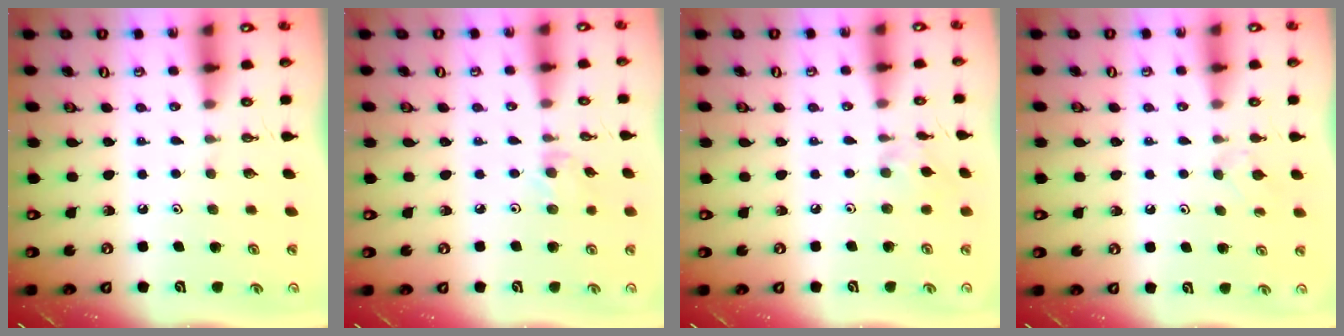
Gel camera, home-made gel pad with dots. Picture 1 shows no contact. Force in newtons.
{"total": 3.3, "press": 3.3, "slide": 0.4}
{"total": 2.6, "press": 2.6, "slide": 0.5}
{"total": 3.3, "press": 3.2, "slide": 0.7}